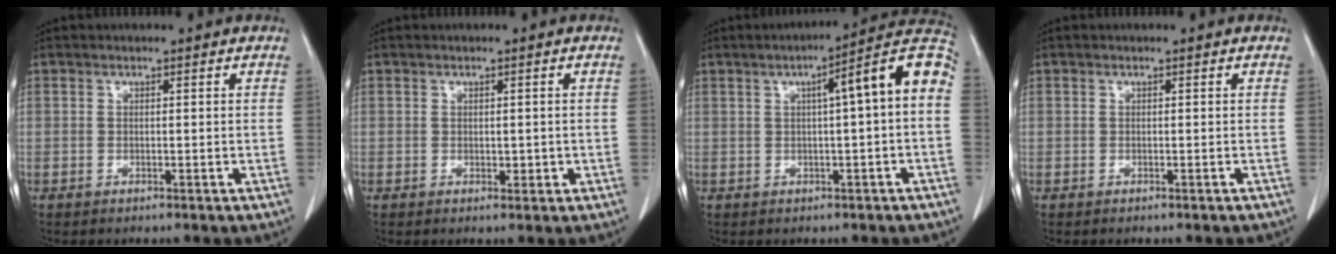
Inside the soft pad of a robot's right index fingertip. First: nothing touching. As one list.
[{"total": 1.4, "force": [-0.1, 0.9, 1.1], "torque": [-0.011, -0.001, 0.001]}, {"total": 10.3, "force": [1.5, 0.4, 10.2], "torque": [-0.137, 0.034, 0.013]}, {"total": 0.0}]